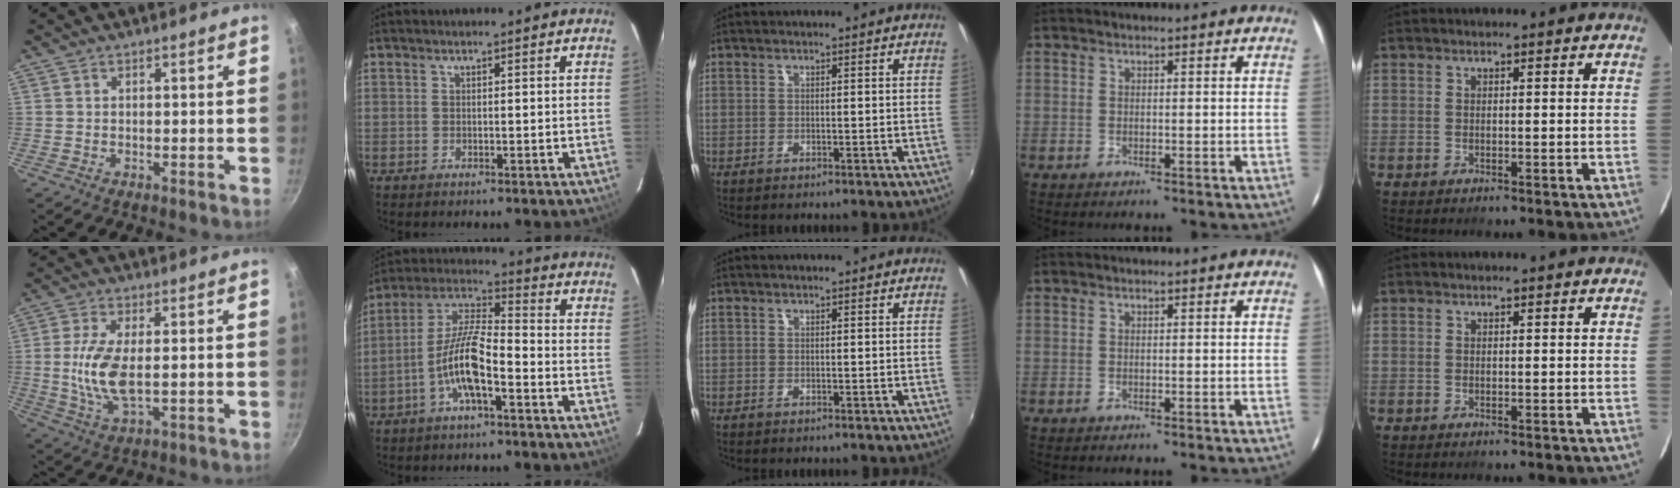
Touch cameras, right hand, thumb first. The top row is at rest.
{"thumb": {"total": 9.6, "force": [0.0, 4.1, 8.7], "torque": [-0.184, -0.006, -0.001]}, "index": {"total": 10.5, "force": [-4.6, 2.5, 9.1], "torque": [-0.194, 0.007, -0.091]}}